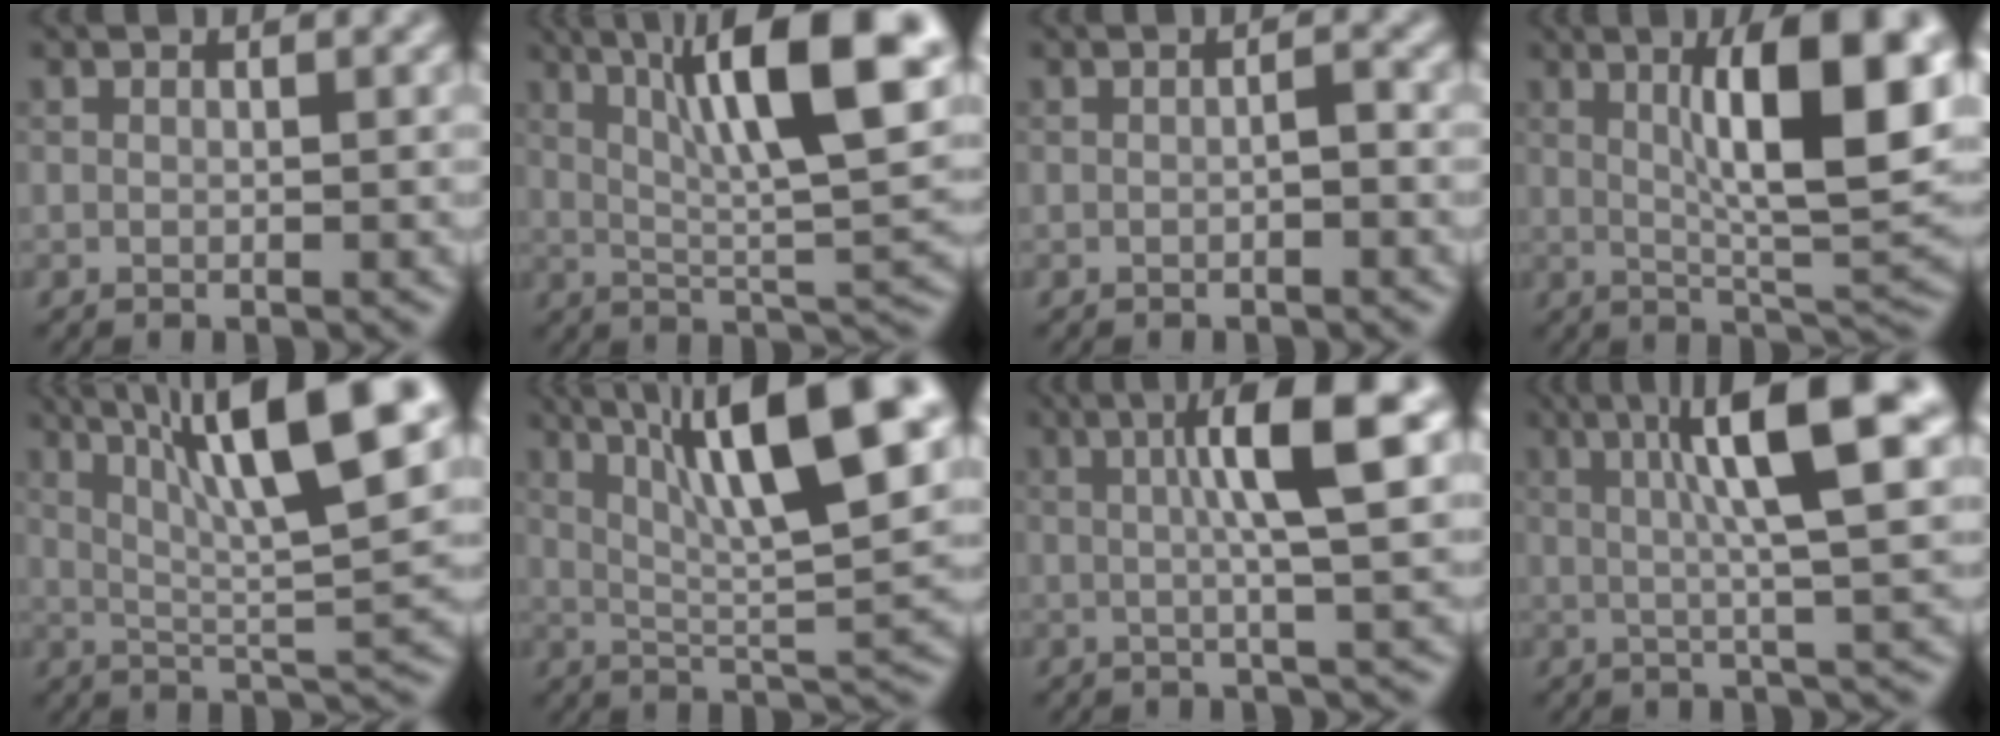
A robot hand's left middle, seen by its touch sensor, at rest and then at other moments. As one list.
[{"total": 13.4, "force": [5.3, 3.1, 11.9], "torque": [-0.177, 0.015, 0.086]}, {"total": 0.8, "force": [-0.3, 0.2, 0.7], "torque": [-0.012, 0.003, -0.005]}, {"total": 11.2, "force": [2.8, 2.8, 10.5], "torque": [-0.143, 0.004, 0.046]}, {"total": 12.2, "force": [5.6, 2.3, 10.6], "torque": [-0.165, 0.015, 0.094]}, {"total": 12.6, "force": [5.5, 2.6, 11.0], "torque": [-0.173, 0.014, 0.094]}, {"total": 7.3, "force": [1.8, 1.1, 7.0], "torque": [-0.098, 0.015, 0.024]}, {"total": 9.7, "force": [2.9, 1.7, 9.1], "torque": [-0.118, 0.016, 0.037]}]